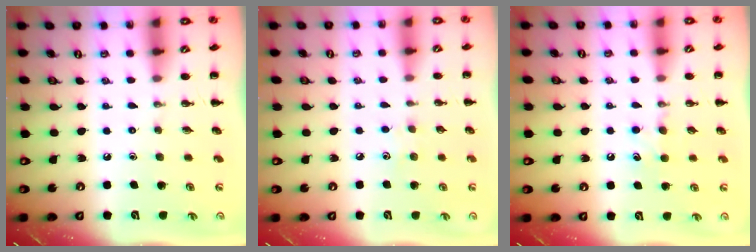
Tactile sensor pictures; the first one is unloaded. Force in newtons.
{"total": 4.5, "press": 4.3, "slide": 1.2}
{"total": 6.1, "press": 5.9, "slide": 1.7}